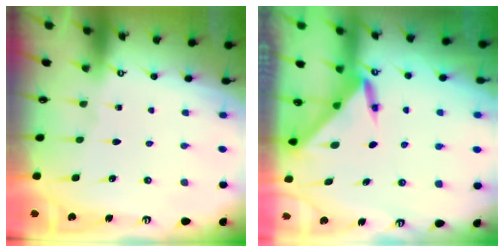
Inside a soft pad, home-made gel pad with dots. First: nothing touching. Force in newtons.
{"total": 3.4, "press": 3.4, "slide": 0.1}